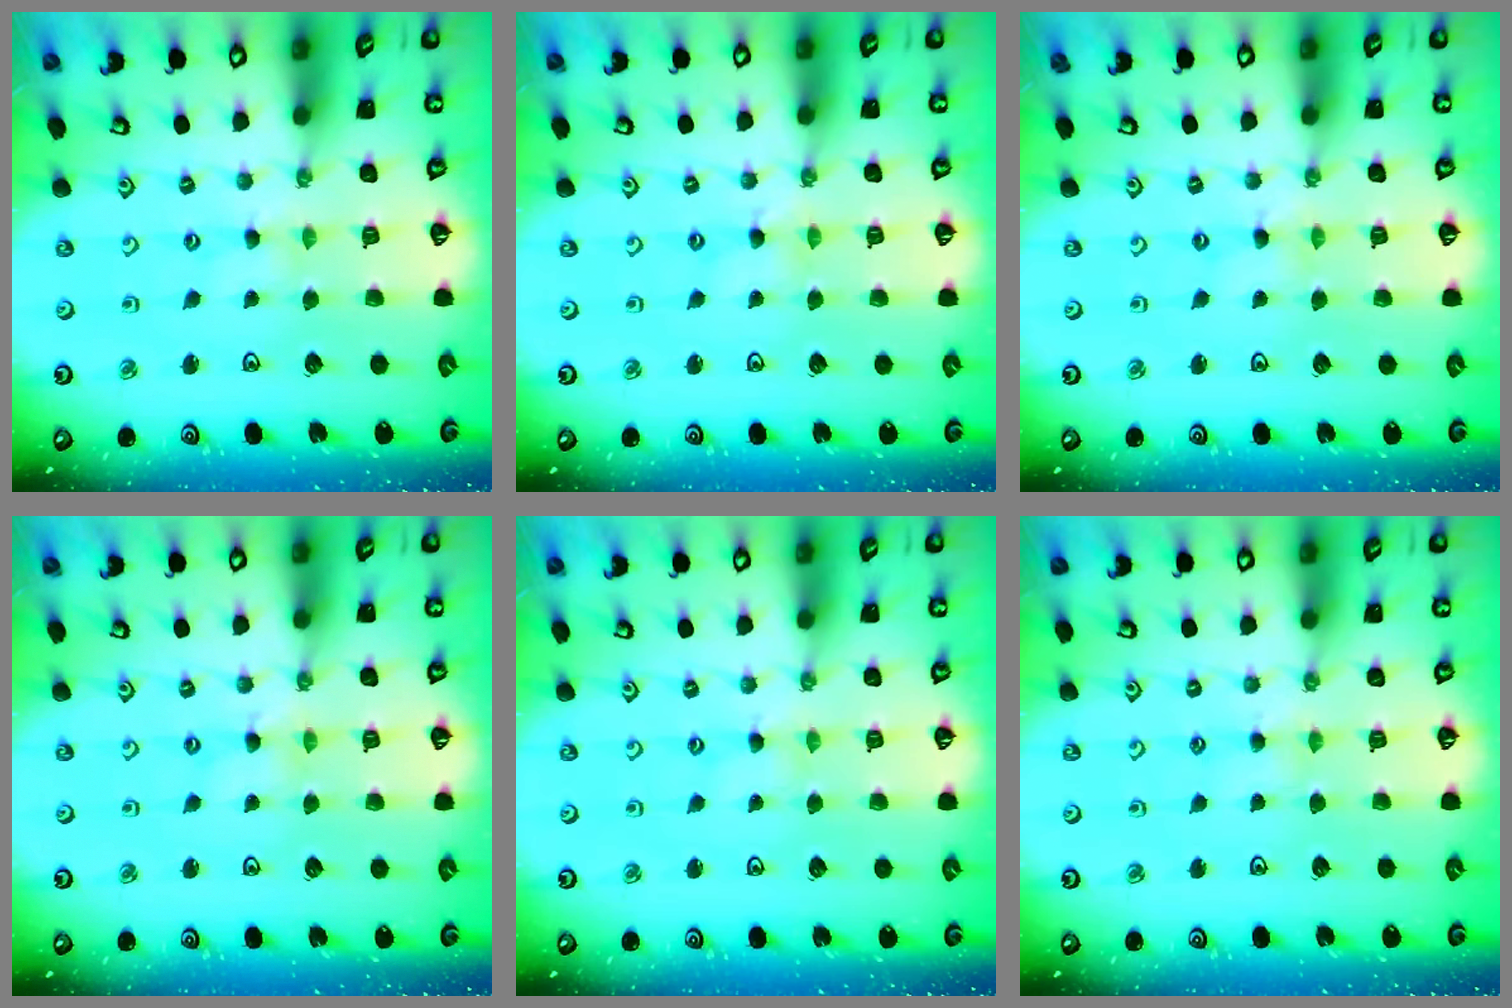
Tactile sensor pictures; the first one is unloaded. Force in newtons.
{"total": 0.7, "press": 0.7, "slide": 0.1}
{"total": 0.0}
{"total": 0.7, "press": 0.7, "slide": 0.1}
{"total": 0.0}
{"total": 2.6, "press": 2.6, "slide": 0.4}